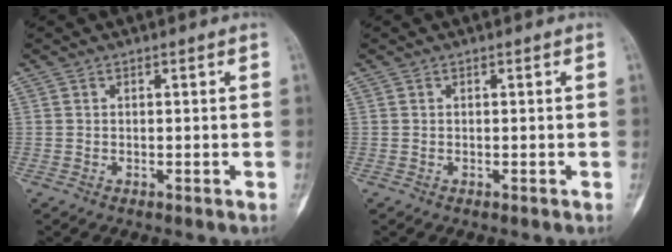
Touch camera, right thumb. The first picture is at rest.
{"total": 0.0}